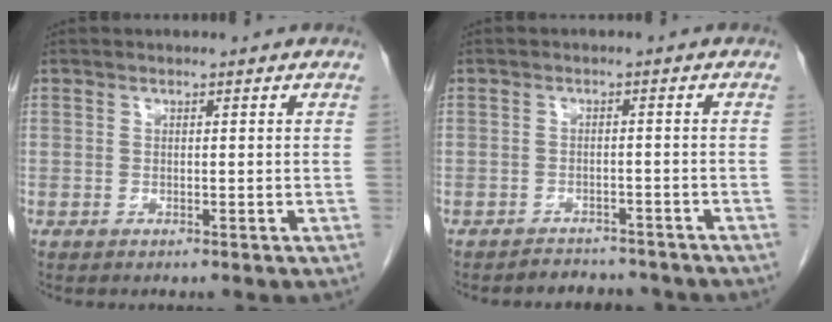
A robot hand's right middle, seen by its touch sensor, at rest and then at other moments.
{"total": 5.2, "force": [-4.8, 1.8, 0.4], "torque": [-0.005, 0.001, -0.060]}